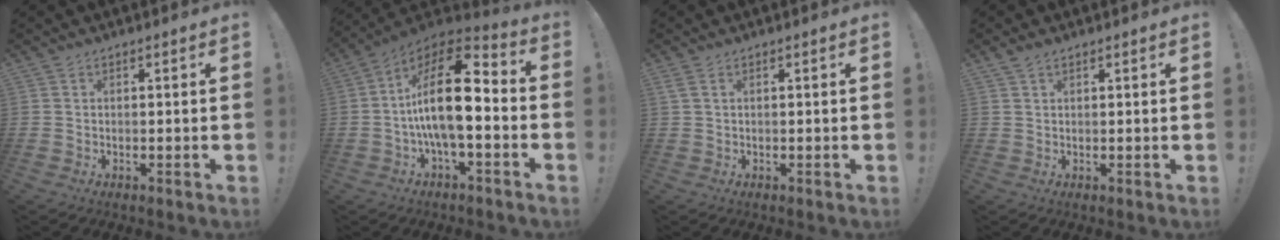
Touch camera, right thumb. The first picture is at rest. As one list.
[{"total": 19.2, "force": [-0.8, 7.9, 17.5], "torque": [-0.313, 0.010, -0.015]}, {"total": 1.4, "force": [0.8, 0.4, 1.2], "torque": [-0.032, 0.003, 0.016]}, {"total": 1.7, "force": [1.4, 0.7, 0.8], "torque": [-0.017, -0.003, 0.025]}]